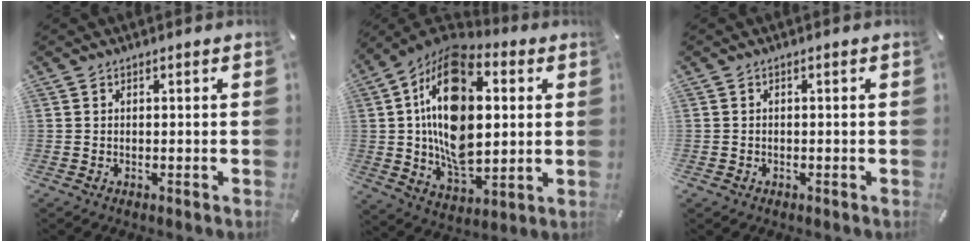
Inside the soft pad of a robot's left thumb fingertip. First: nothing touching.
{"total": 21.9, "force": [4.4, 13.9, 16.3], "torque": [-0.317, -0.015, 0.070]}
{"total": 0.9, "force": [-0.5, 0.8, 0.0], "torque": [-0.001, 0.005, -0.013]}